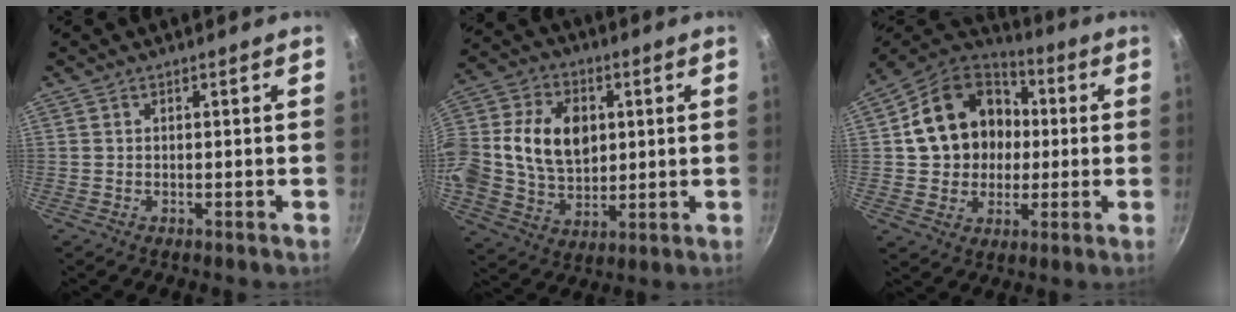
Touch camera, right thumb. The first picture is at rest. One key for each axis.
{"total": 21.0, "fx": 2.6, "fy": 15.6, "fz": 13.9, "tx": -0.278, "ty": 0.028, "tz": 0.046}
{"total": 18.1, "fx": 1.8, "fy": 15.2, "fz": 9.7, "tx": -0.143, "ty": 0.033, "tz": 0.032}